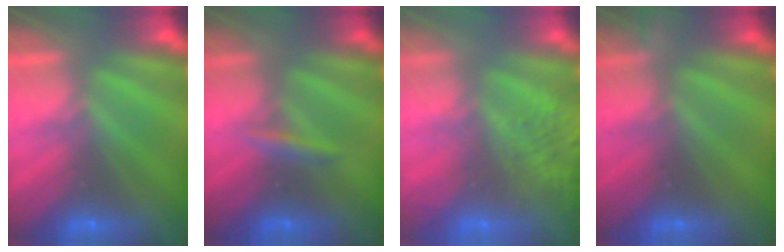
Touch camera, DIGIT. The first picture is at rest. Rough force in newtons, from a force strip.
{"total": 2.4}
{"total": 6.7}
{"total": 4.5}